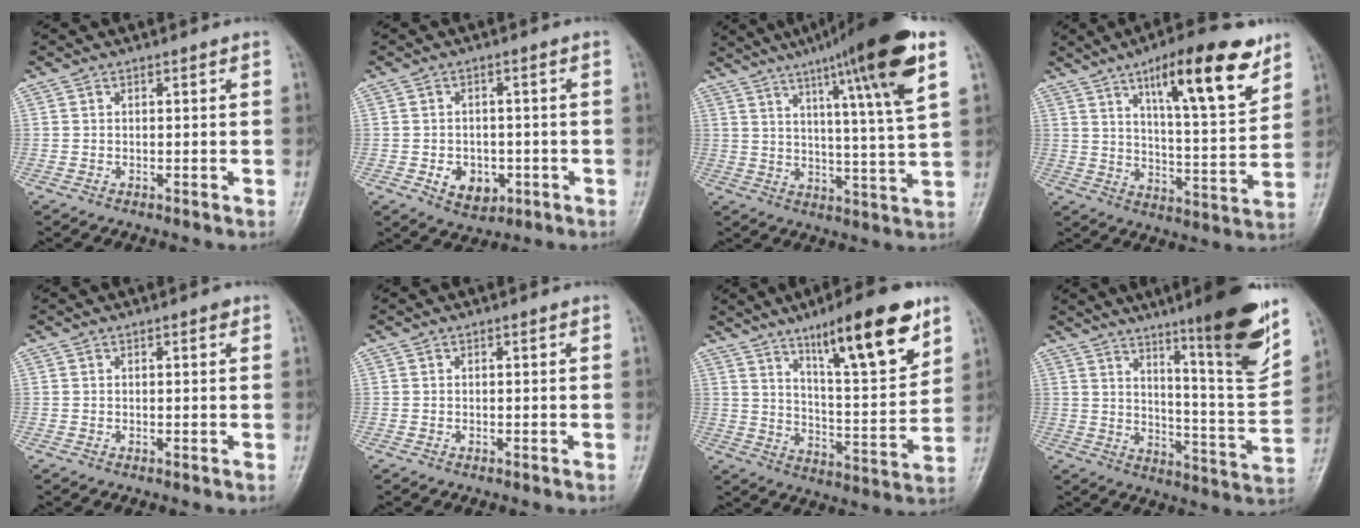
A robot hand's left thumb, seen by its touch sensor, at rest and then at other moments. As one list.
[{"total": 5.9, "force": [-1.8, 4.5, 3.4], "torque": [-0.032, 0.008, -0.016]}, {"total": 19.5, "force": [10.3, 1.1, 16.5], "torque": [-0.240, -0.031, 0.148]}, {"total": 18.2, "force": [10.5, 4.7, 14.1], "torque": [-0.188, -0.051, 0.166]}, {"total": 0.8, "force": [0.5, 0.3, 0.6], "torque": [-0.010, -0.001, 0.005]}, {"total": 0.0}, {"total": 18.7, "force": [11.3, 4.1, 14.4], "torque": [-0.195, -0.059, 0.185]}, {"total": 19.5, "force": [11.7, 2.0, 15.4], "torque": [-0.193, -0.067, 0.179]}]